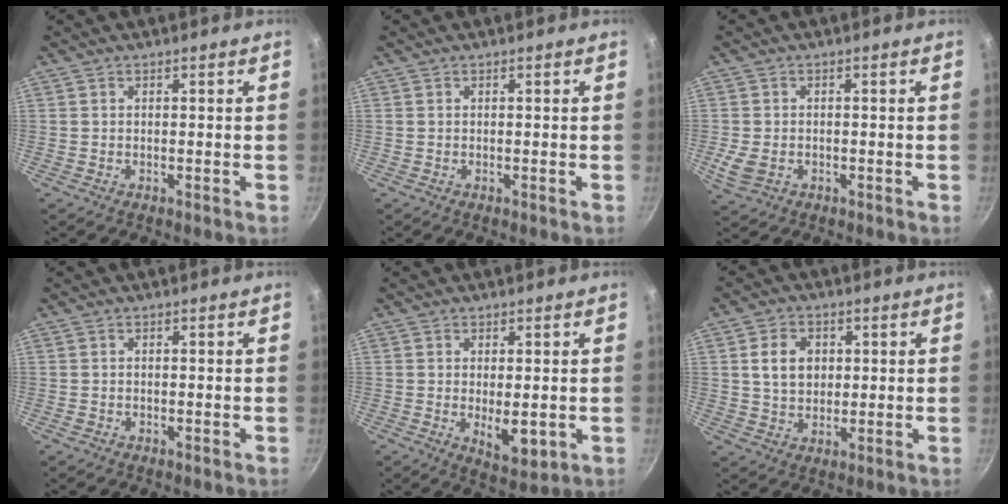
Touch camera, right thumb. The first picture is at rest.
{"total": 0.0}
{"total": 4.3, "force": [-1.2, 3.2, 2.7], "torque": [-0.060, -0.002, -0.018]}
{"total": 0.5, "force": [-0.3, 0.4, 0.1], "torque": [-0.003, 0.004, -0.004]}
{"total": 6.4, "force": [-0.7, 3.0, 5.6], "torque": [-0.076, -0.016, 0.000]}
{"total": 7.3, "force": [1.4, 5.6, 4.4], "torque": [-0.057, 0.002, 0.024]}